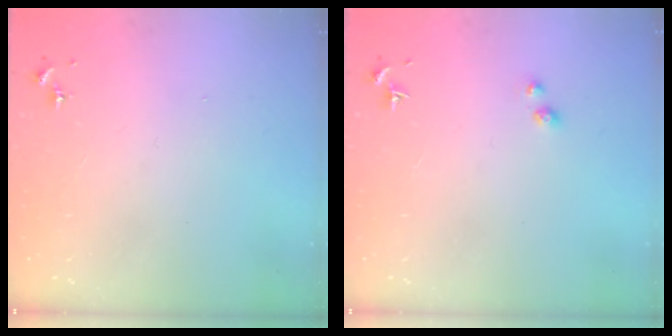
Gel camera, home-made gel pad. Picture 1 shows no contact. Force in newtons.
{"total": 2.9, "press": 2.9, "slide": 0.2}